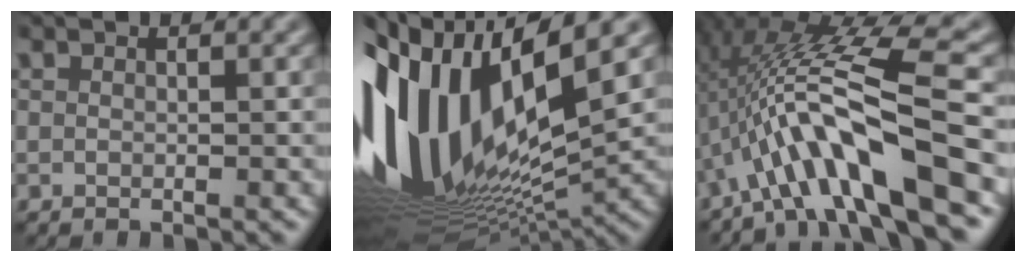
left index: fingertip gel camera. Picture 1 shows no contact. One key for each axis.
{"total": 16.5, "fx": 1.0, "fy": 7.2, "fz": 14.8, "tx": -0.313, "ty": -0.003, "tz": 0.023}
{"total": 9.7, "fx": -3.7, "fy": 1.3, "fz": 8.9, "tx": -0.148, "ty": 0.022, "tz": -0.061}